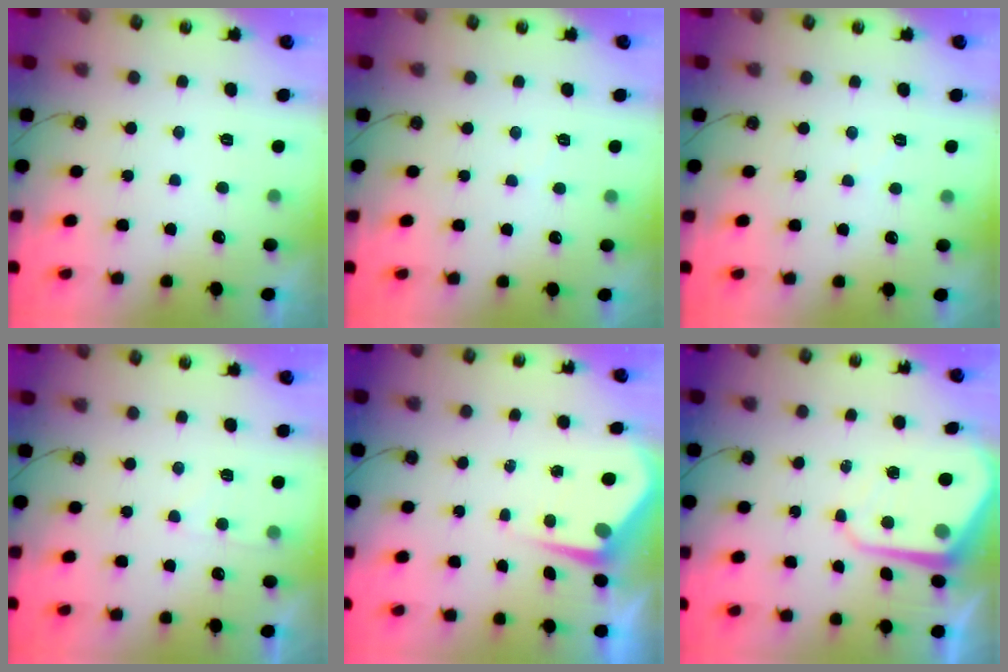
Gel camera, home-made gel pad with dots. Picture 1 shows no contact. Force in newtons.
{"total": 3.8, "press": 3.7, "slide": 0.6}
{"total": 4.1, "press": 4.0, "slide": 0.8}
{"total": 4.6, "press": 4.5, "slide": 0.5}
{"total": 4.8, "press": 4.8, "slide": 0.4}
{"total": 8.5, "press": 8.4, "slide": 0.6}